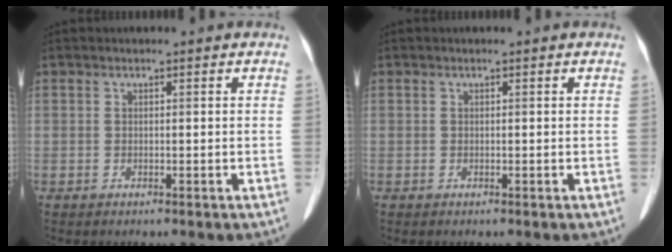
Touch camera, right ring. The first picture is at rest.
{"total": 0.0}